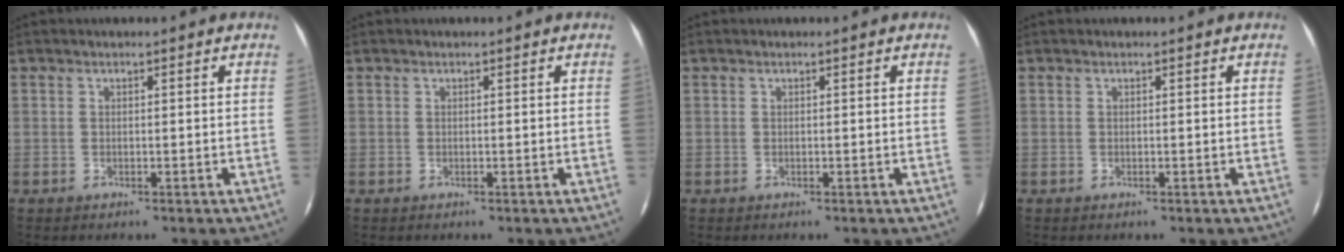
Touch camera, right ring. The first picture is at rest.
{"total": 0.0}
{"total": 0.0}
{"total": 0.0}